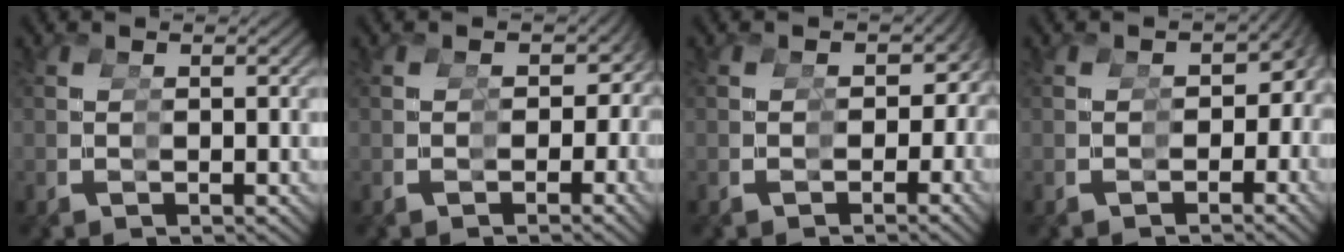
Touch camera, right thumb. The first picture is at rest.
{"total": 4.3, "force": [-0.5, 3.8, 2.0], "torque": [-0.009, -0.023, -0.001]}
{"total": 4.7, "force": [-0.5, 4.1, 2.3], "torque": [-0.013, -0.024, -0.001]}
{"total": 4.8, "force": [-1.1, 3.9, 2.5], "torque": [-0.016, -0.023, -0.010]}